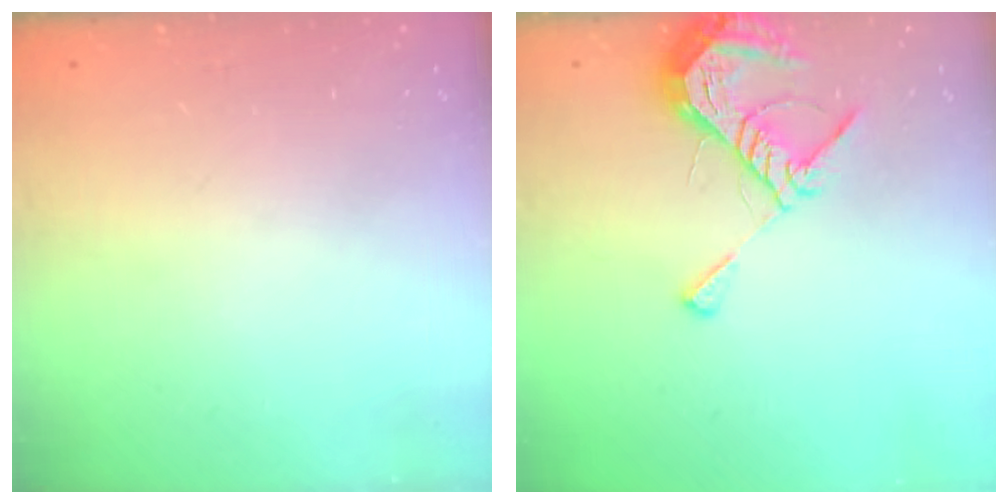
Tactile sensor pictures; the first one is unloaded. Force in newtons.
{"total": 9.3, "press": 9.3, "slide": 1.1}